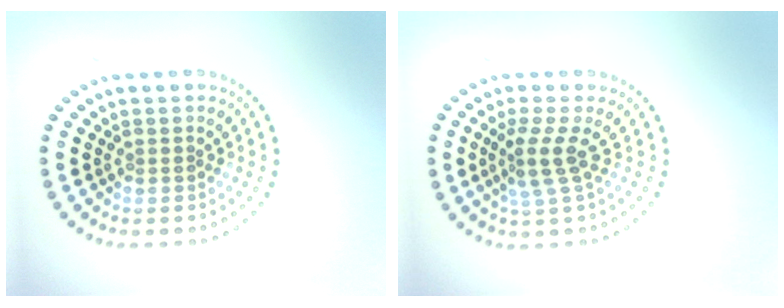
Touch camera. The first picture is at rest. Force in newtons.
{"total": 2.9, "press": 2.1, "slide": 2.0}